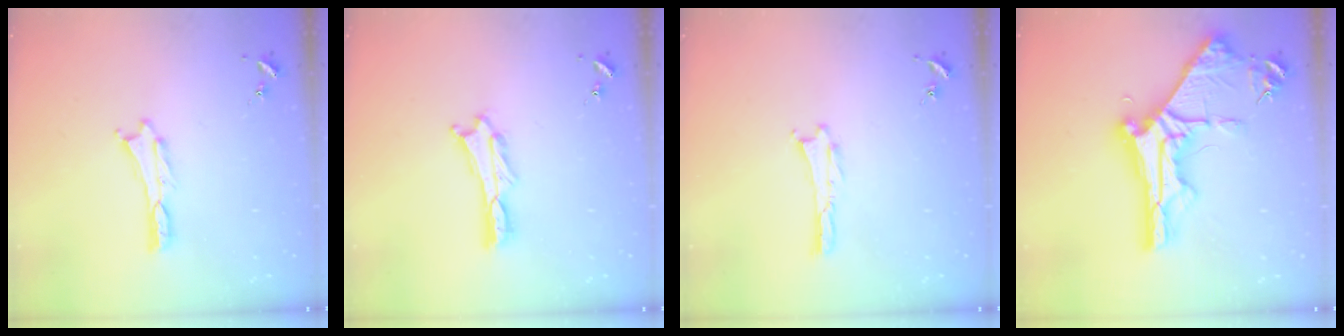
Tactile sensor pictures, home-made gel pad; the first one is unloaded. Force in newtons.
{"total": 1.1, "press": 1.1, "slide": 0.2}
{"total": 0.0}
{"total": 10.3, "press": 10.2, "slide": 1.2}